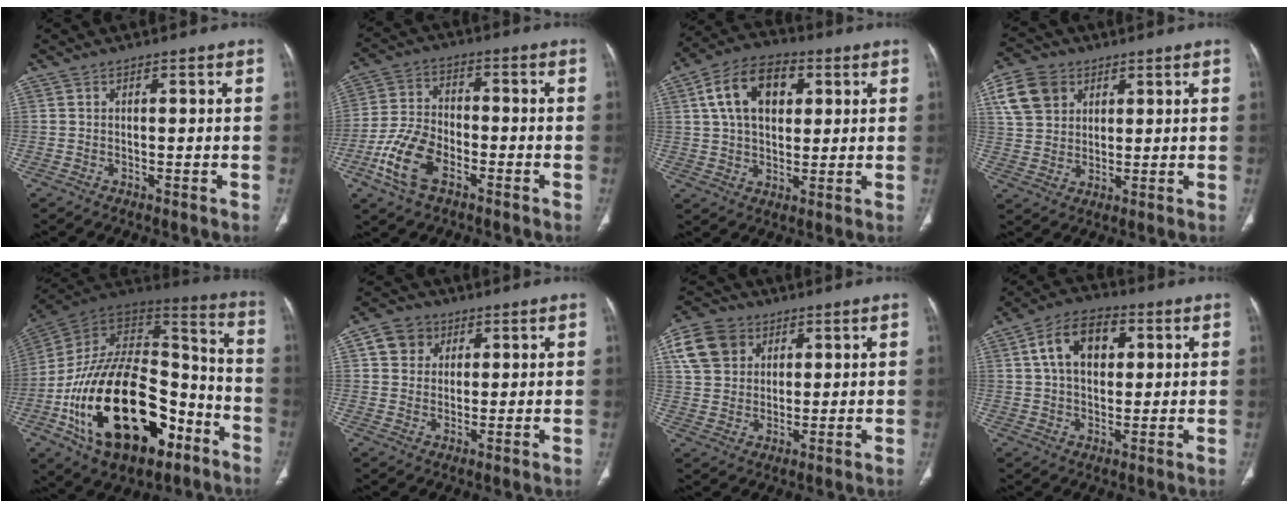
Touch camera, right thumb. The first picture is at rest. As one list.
[{"total": 10.9, "force": [-5.2, 6.1, 7.5], "torque": [-0.157, 0.020, -0.100]}, {"total": 13.7, "force": [4.1, 8.7, 9.7], "torque": [-0.145, 0.007, 0.066]}, {"total": 9.8, "force": [4.2, 7.6, 4.6], "torque": [-0.071, -0.004, 0.081]}, {"total": 34.3, "force": [-13.5, 18.4, 25.5], "torque": [-0.463, 0.054, -0.211]}, {"total": 6.4, "force": [2.5, 5.5, 2.0], "torque": [-0.009, -0.004, 0.042]}, {"total": 11.3, "force": [4.6, 9.0, 5.0], "torque": [-0.079, -0.001, 0.087]}, {"total": 11.3, "force": [3.3, 7.2, 8.1], "torque": [-0.116, 0.009, 0.049]}]